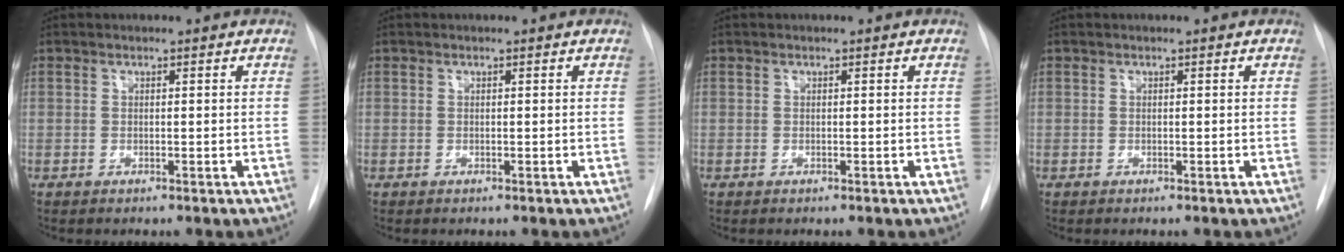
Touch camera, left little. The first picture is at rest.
{"total": 0.0}
{"total": 0.0}
{"total": 0.0}